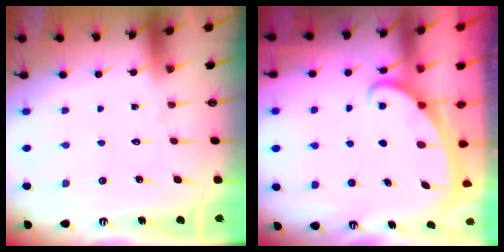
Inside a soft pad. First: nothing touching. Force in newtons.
{"total": 2.2, "press": 2.1, "slide": 0.3}